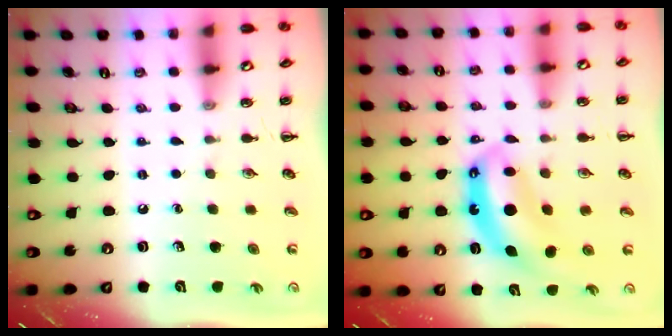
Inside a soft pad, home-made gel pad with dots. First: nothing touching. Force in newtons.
{"total": 8.1, "press": 7.9, "slide": 2.0}